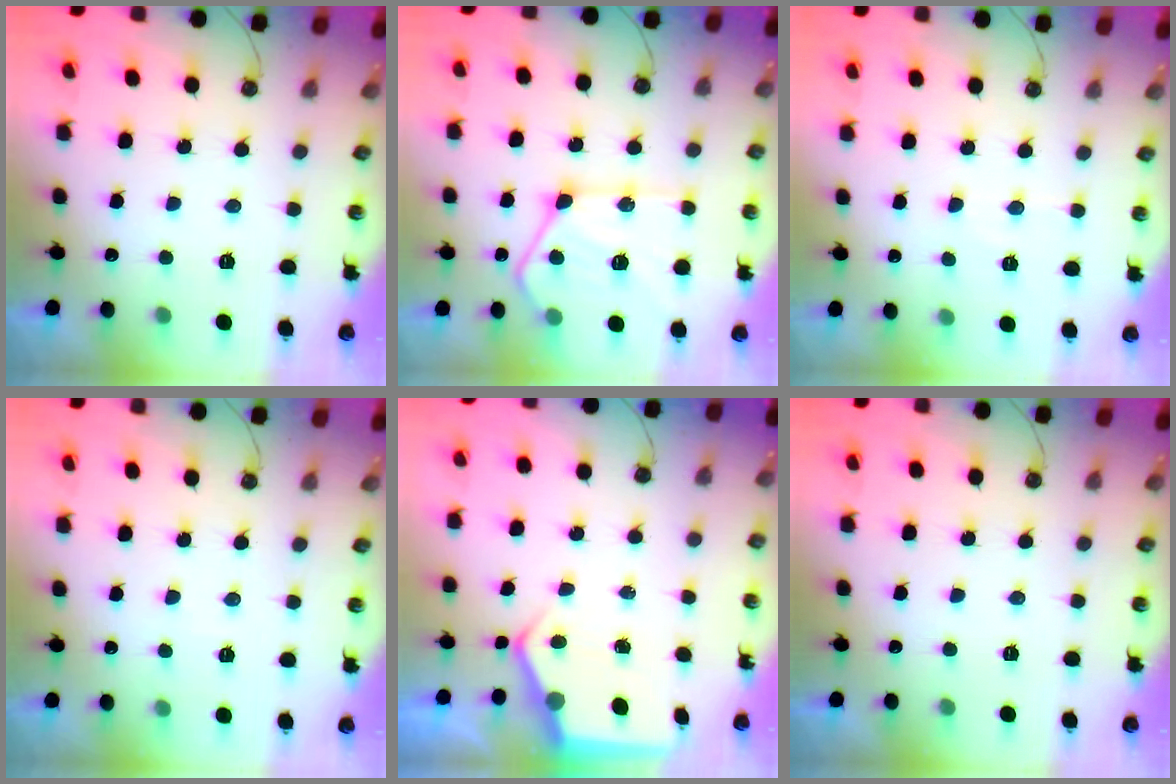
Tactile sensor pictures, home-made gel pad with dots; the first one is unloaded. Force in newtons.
{"total": 17.9, "press": 17.8, "slide": 1.9}
{"total": 5.1, "press": 5.1, "slide": 0.2}
{"total": 2.4, "press": 2.4, "slide": 0.4}
{"total": 4.5, "press": 4.5, "slide": 0.7}
{"total": 0.0}